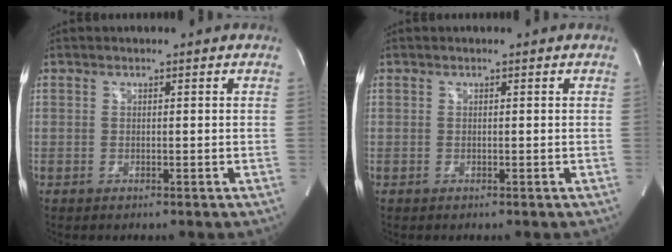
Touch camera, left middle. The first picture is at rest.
{"total": 0.0}